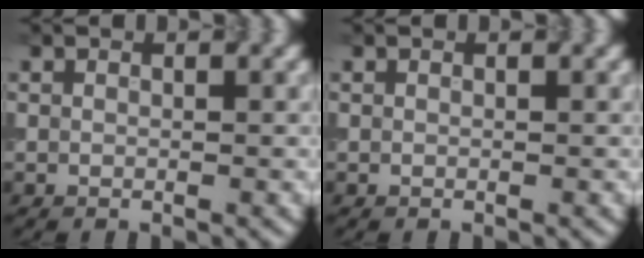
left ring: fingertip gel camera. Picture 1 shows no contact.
{"total": 0.0}